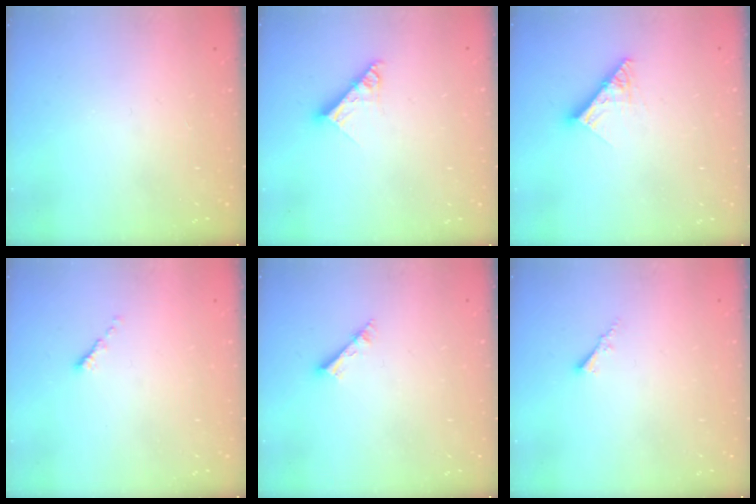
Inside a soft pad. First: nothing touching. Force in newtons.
{"total": 8.6, "press": 8.6, "slide": 0.8}
{"total": 10.0, "press": 9.9, "slide": 1.1}
{"total": 0.6, "press": 0.5, "slide": 0.2}
{"total": 2.6, "press": 2.5, "slide": 0.2}
{"total": 1.8, "press": 1.7, "slide": 0.3}